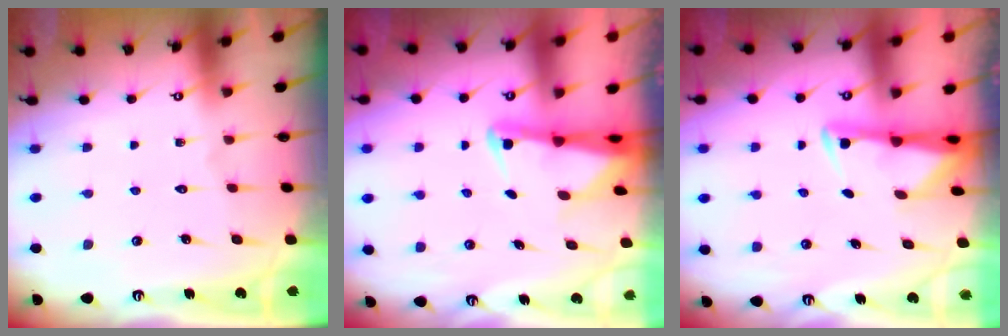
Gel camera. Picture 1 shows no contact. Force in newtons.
{"total": 2.8, "press": 2.7, "slide": 0.4}
{"total": 3.1, "press": 3.1, "slide": 0.5}